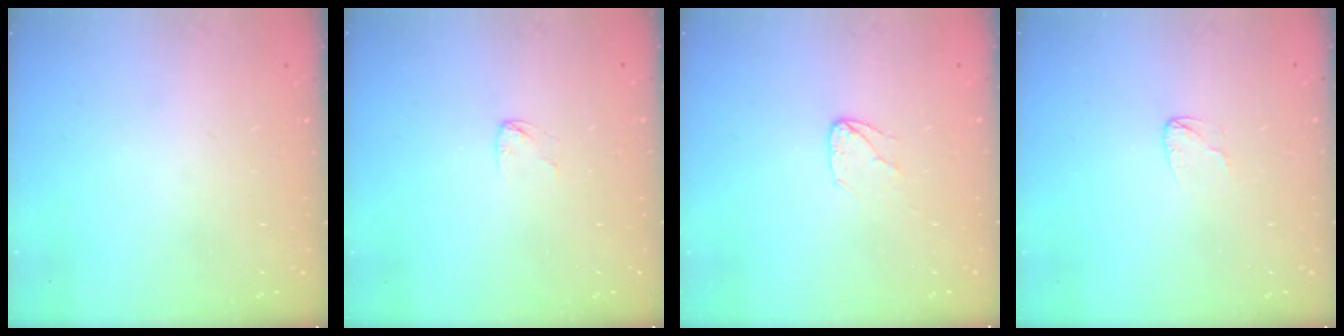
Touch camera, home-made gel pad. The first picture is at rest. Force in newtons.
{"total": 2.8, "press": 2.8, "slide": 0.2}
{"total": 4.5, "press": 4.4, "slide": 0.3}
{"total": 3.6, "press": 3.6, "slide": 0.3}